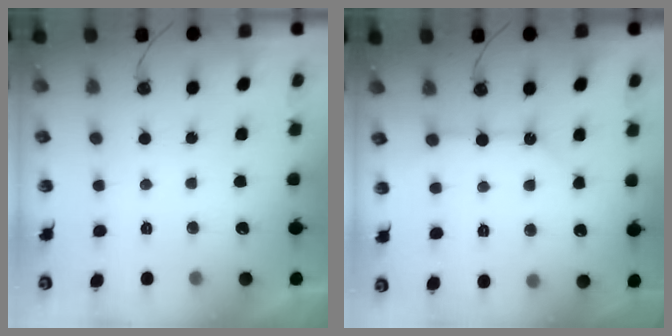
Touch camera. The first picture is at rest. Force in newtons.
{"total": 8.0, "press": 8.0, "slide": 0.8}